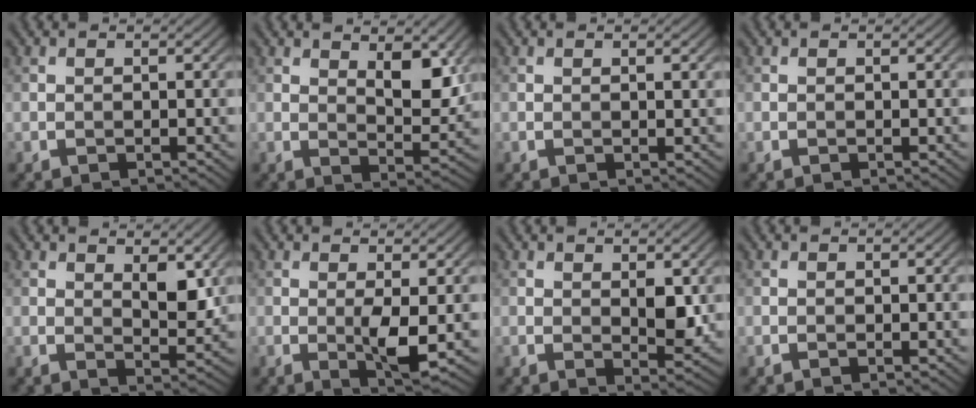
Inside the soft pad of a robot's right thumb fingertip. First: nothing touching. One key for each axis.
{"total": 6.9, "fx": 3.2, "fy": 3.1, "fz": 5.3, "tx": -0.084, "ty": -0.008, "tz": 0.056}
{"total": 0.8, "fx": 0.3, "fy": 0.1, "fz": 0.7, "tx": -0.010, "ty": -0.001, "tz": 0.005}
{"total": 0.0}
{"total": 4.7, "fx": 2.2, "fy": 2.0, "fz": 3.6, "tx": -0.060, "ty": -0.011, "tz": 0.040}
{"total": 3.4, "fx": 0.0, "fy": 0.5, "fz": 3.4, "tx": -0.070, "ty": -0.008, "tz": 0.003}
{"total": 3.3, "fx": 0.8, "fy": 1.5, "fz": 2.8, "tx": -0.048, "ty": -0.008, "tz": 0.018}
{"total": 0.0}